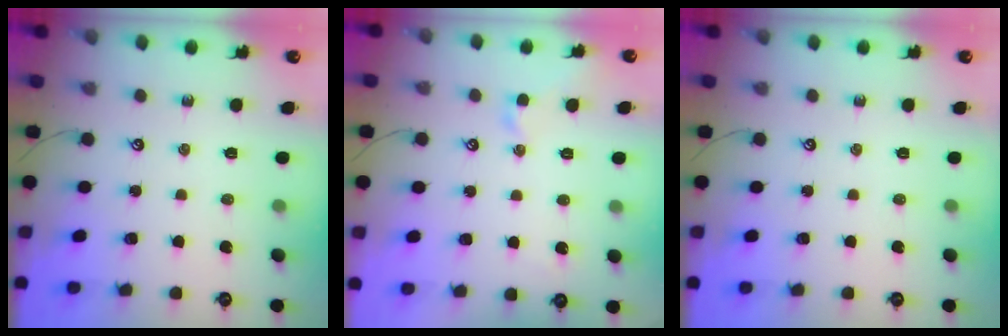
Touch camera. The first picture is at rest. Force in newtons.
{"total": 2.2, "press": 2.1, "slide": 0.5}
{"total": 0.0}